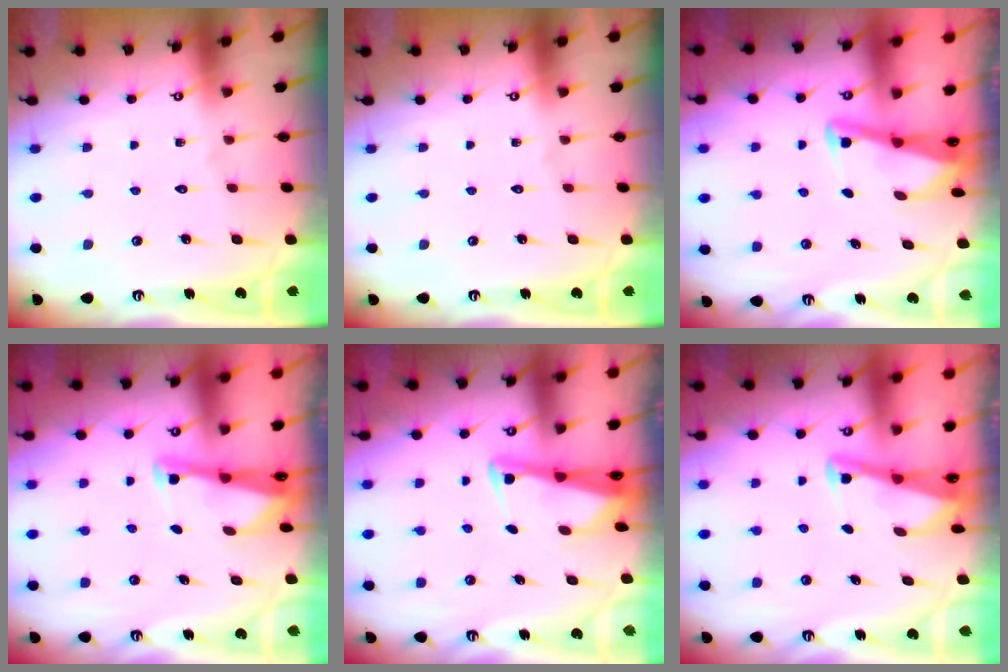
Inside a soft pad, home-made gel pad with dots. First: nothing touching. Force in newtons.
{"total": 0.0}
{"total": 3.0, "press": 2.9, "slide": 0.4}
{"total": 2.6, "press": 2.6, "slide": 0.1}
{"total": 2.9, "press": 2.9, "slide": 0.2}
{"total": 2.9, "press": 2.8, "slide": 0.4}